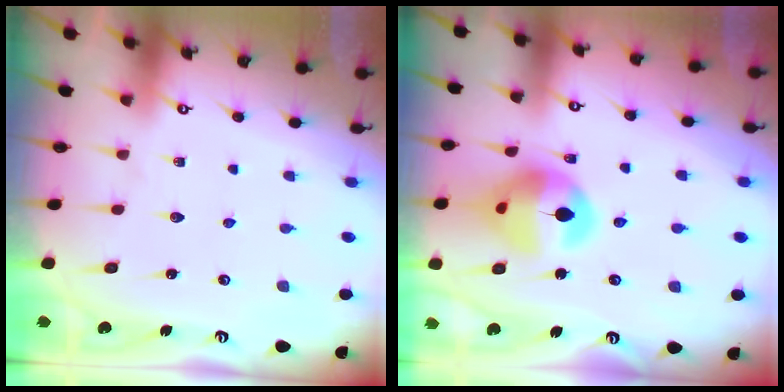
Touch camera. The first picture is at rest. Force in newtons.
{"total": 15.0, "press": 14.9, "slide": 1.7}